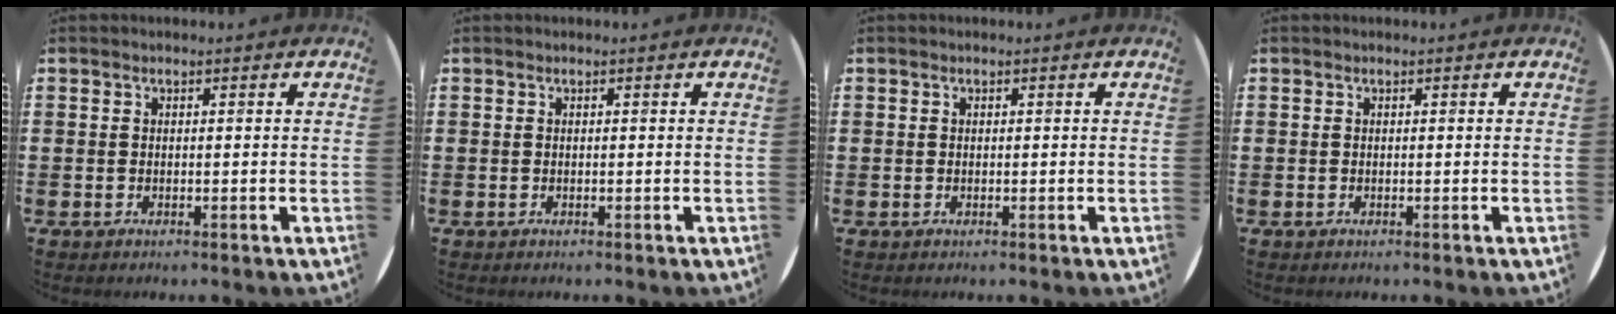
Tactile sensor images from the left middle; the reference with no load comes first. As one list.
[{"total": 0.0}, {"total": 0.0}, {"total": 0.0}]